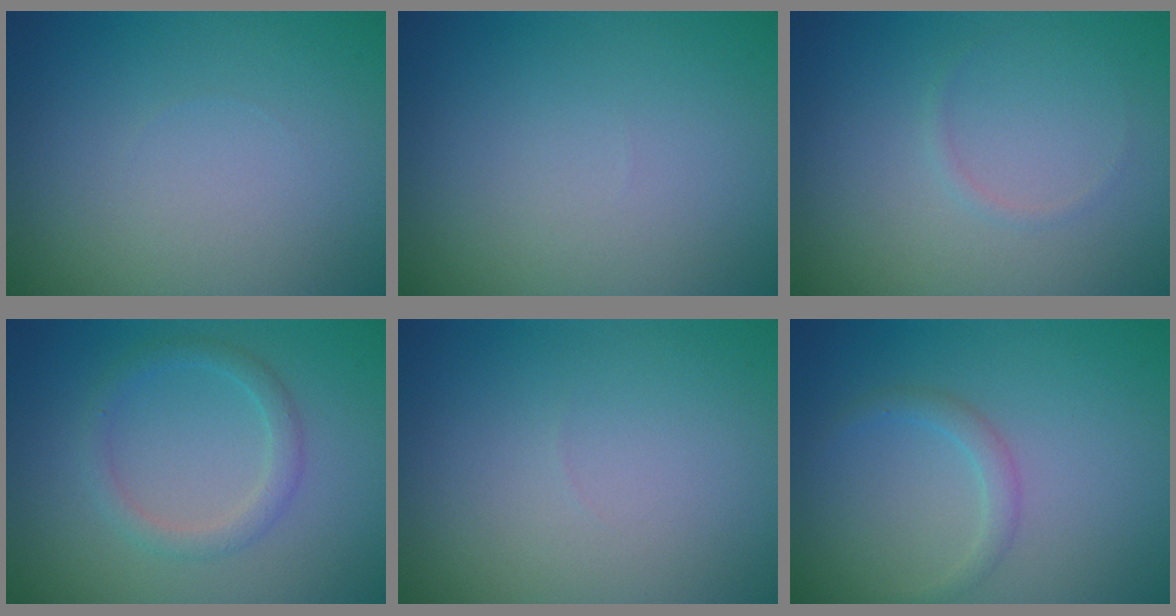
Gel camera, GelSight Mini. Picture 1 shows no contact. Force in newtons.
{"total": 0.0}
{"total": 0.5, "press": 0.5, "slide": 0.1}
{"total": 2.0, "press": 2.0, "slide": 0.1}
{"total": 0.0}
{"total": 1.4, "press": 1.4, "slide": 0.1}